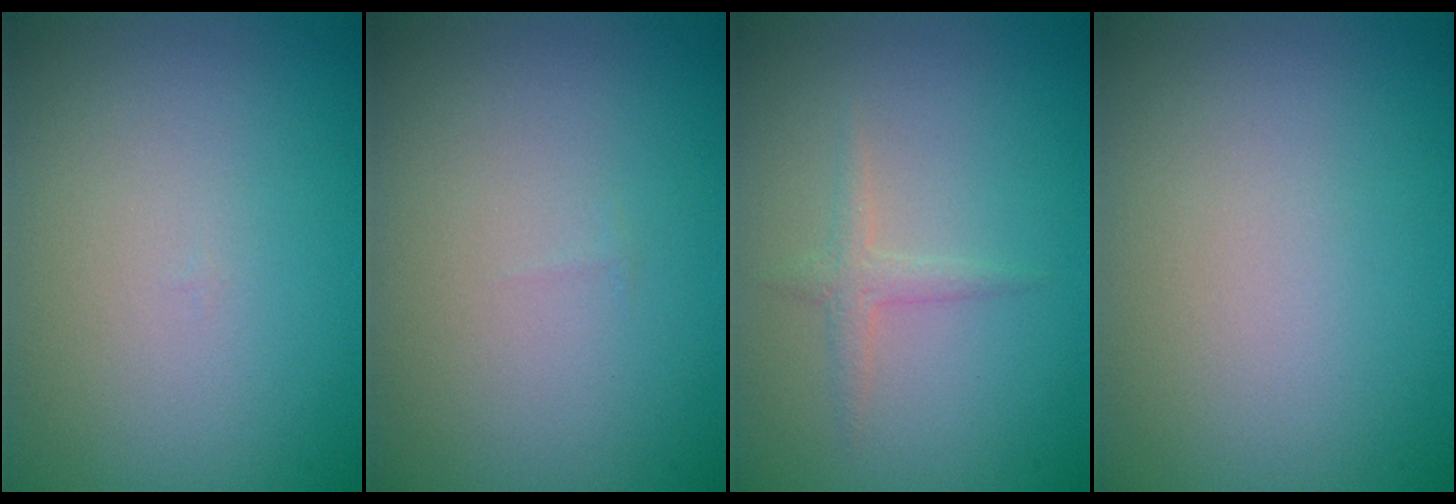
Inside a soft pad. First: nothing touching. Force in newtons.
{"total": 0.0}
{"total": 1.3, "press": 1.3, "slide": 0.1}
{"total": 0.0}